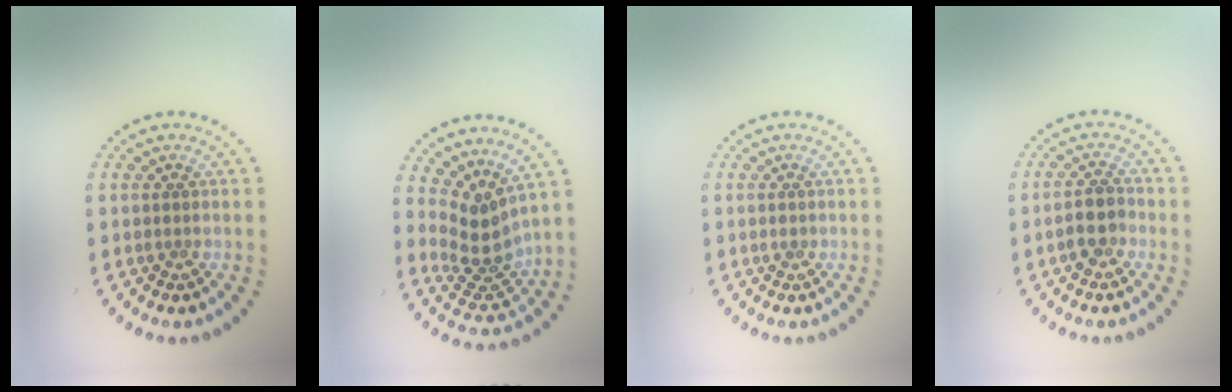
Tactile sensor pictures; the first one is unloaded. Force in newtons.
{"total": 3.6, "press": 2.7, "slide": 2.4}
{"total": 0.6, "press": 0.6, "slide": 0.1}
{"total": 2.4, "press": 2.2, "slide": 1.0}